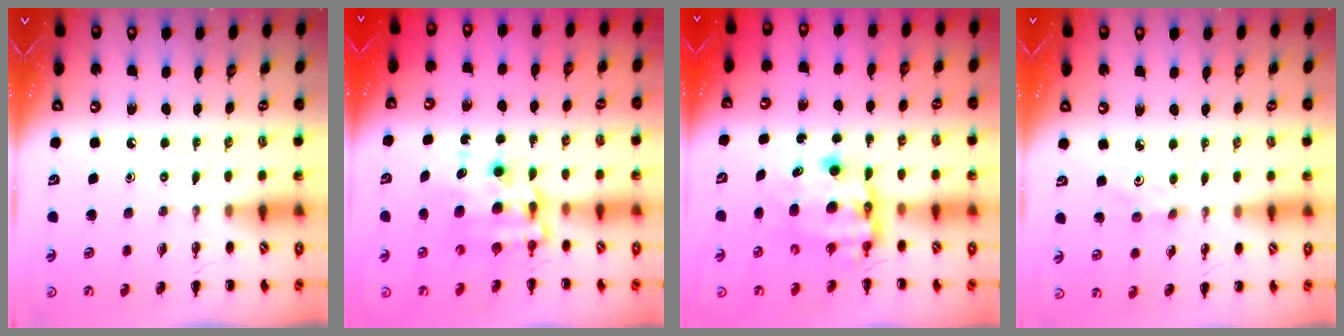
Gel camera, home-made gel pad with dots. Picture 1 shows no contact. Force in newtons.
{"total": 9.5, "press": 9.2, "slide": 2.4}
{"total": 7.3, "press": 7.0, "slide": 2.1}
{"total": 1.5, "press": 1.4, "slide": 0.5}